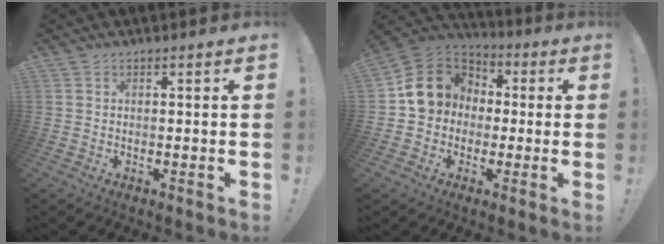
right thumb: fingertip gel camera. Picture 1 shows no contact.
{"total": 12.7, "force": [1.9, 11.1, 6.0], "torque": [-0.088, 0.012, 0.047]}